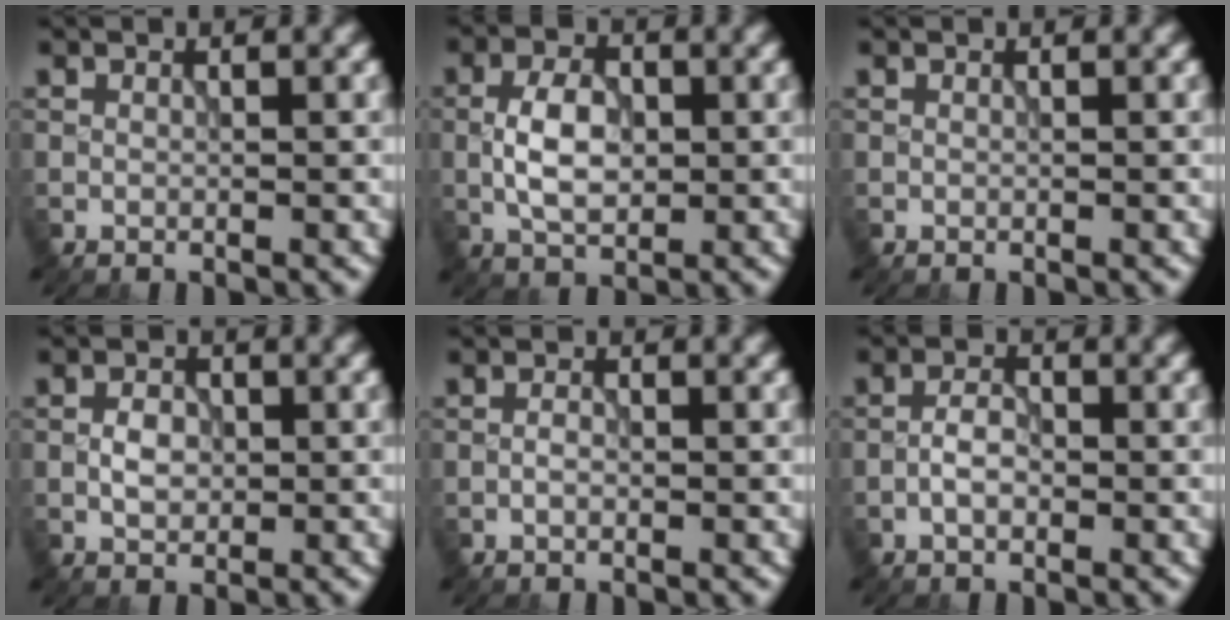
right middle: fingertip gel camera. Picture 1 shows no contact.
{"total": 4.4, "force": [-0.3, 2.5, 3.6], "torque": [-0.072, 0.005, -0.008]}
{"total": 0.0}
{"total": 2.1, "force": [-0.2, 1.5, 1.5], "torque": [-0.028, 0.004, -0.007]}
{"total": 0.9, "force": [-0.3, 0.4, 0.7], "torque": [-0.015, 0.002, -0.009]}
{"total": 2.1, "force": [-0.8, 1.0, 1.7], "torque": [-0.030, 0.005, -0.020]}